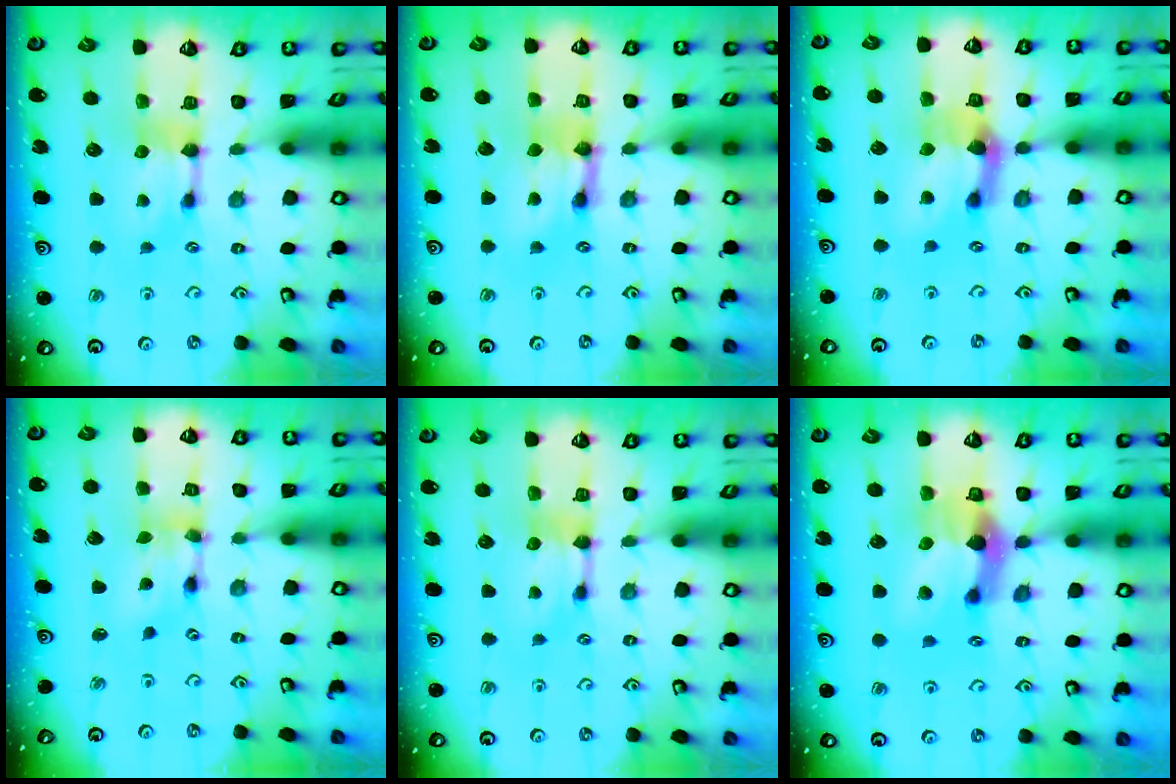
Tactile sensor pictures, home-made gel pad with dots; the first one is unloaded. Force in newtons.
{"total": 3.3, "press": 3.3, "slide": 0.2}
{"total": 4.0, "press": 3.4, "slide": 2.0}
{"total": 5.6, "press": 4.9, "slide": 2.7}
{"total": 0.0}
{"total": 6.3, "press": 5.9, "slide": 2.2}